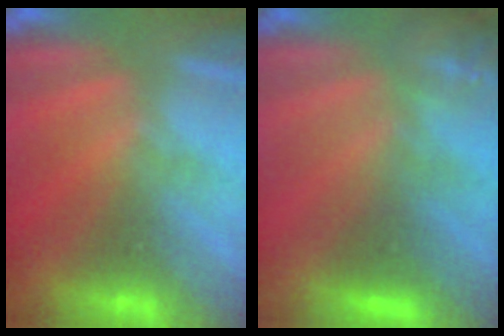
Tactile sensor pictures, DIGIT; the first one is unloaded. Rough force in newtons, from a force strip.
{"total": 3.0}